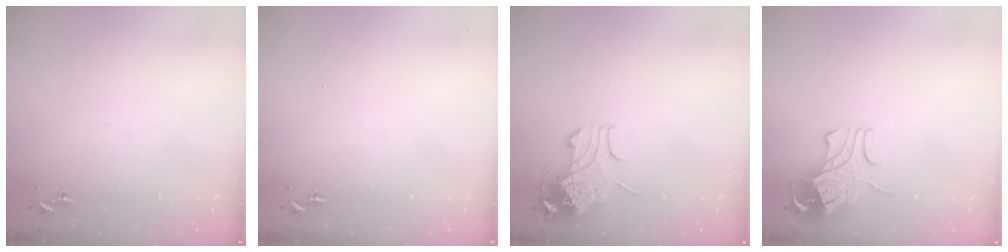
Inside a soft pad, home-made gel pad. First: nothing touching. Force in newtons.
{"total": 0.0}
{"total": 10.6, "press": 10.6, "slide": 0.9}
{"total": 8.9, "press": 8.9, "slide": 0.9}